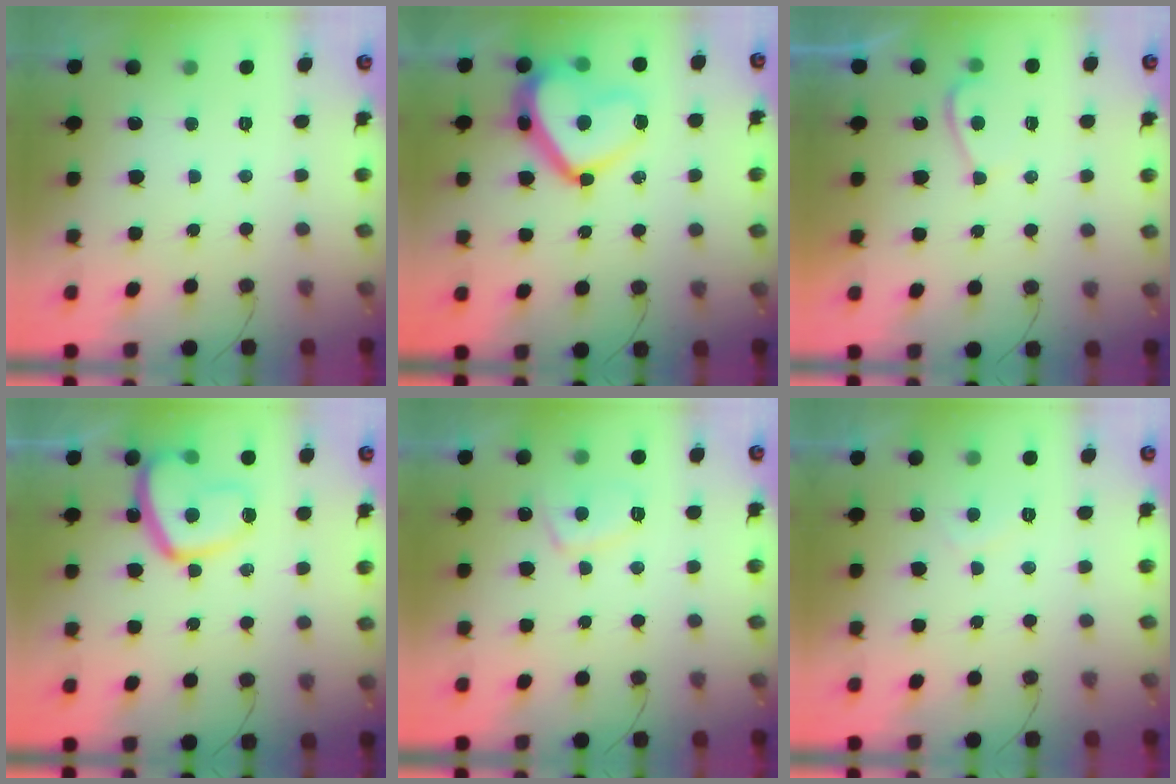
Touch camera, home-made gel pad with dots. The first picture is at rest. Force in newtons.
{"total": 17.7, "press": 17.7, "slide": 1.4}
{"total": 3.2, "press": 3.1, "slide": 0.8}
{"total": 13.4, "press": 13.4, "slide": 1.4}
{"total": 6.3, "press": 6.2, "slide": 1.1}
{"total": 1.6, "press": 1.5, "slide": 0.6}